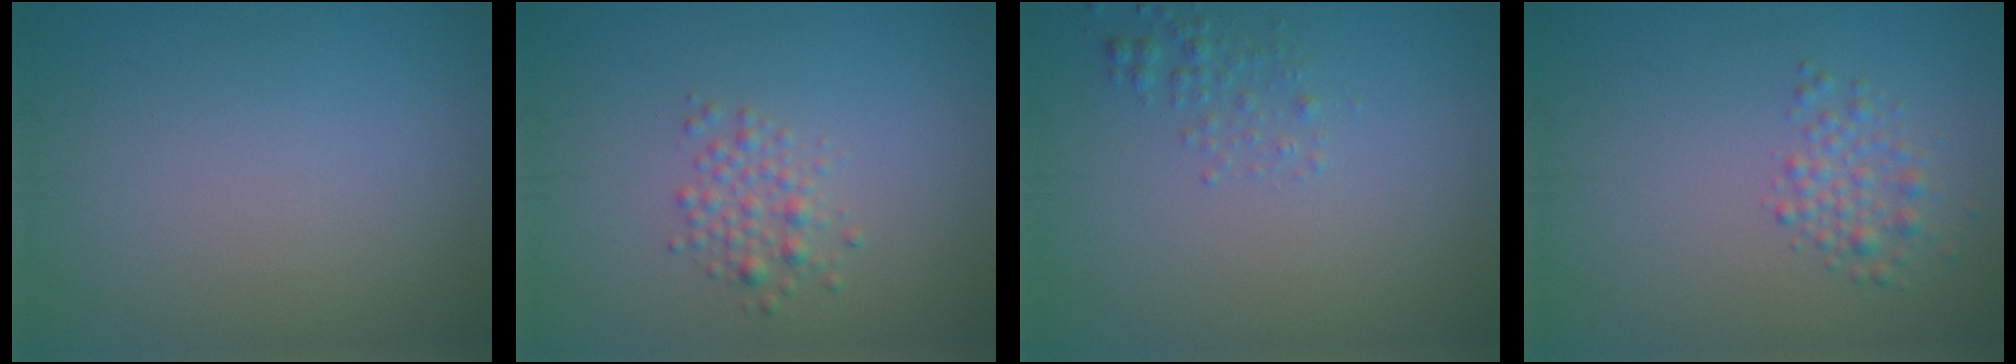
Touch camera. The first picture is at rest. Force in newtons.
{"total": 1.9, "press": 1.9, "slide": 0.1}
{"total": 1.3, "press": 1.3, "slide": 0.1}
{"total": 2.2, "press": 2.2, "slide": 0.1}